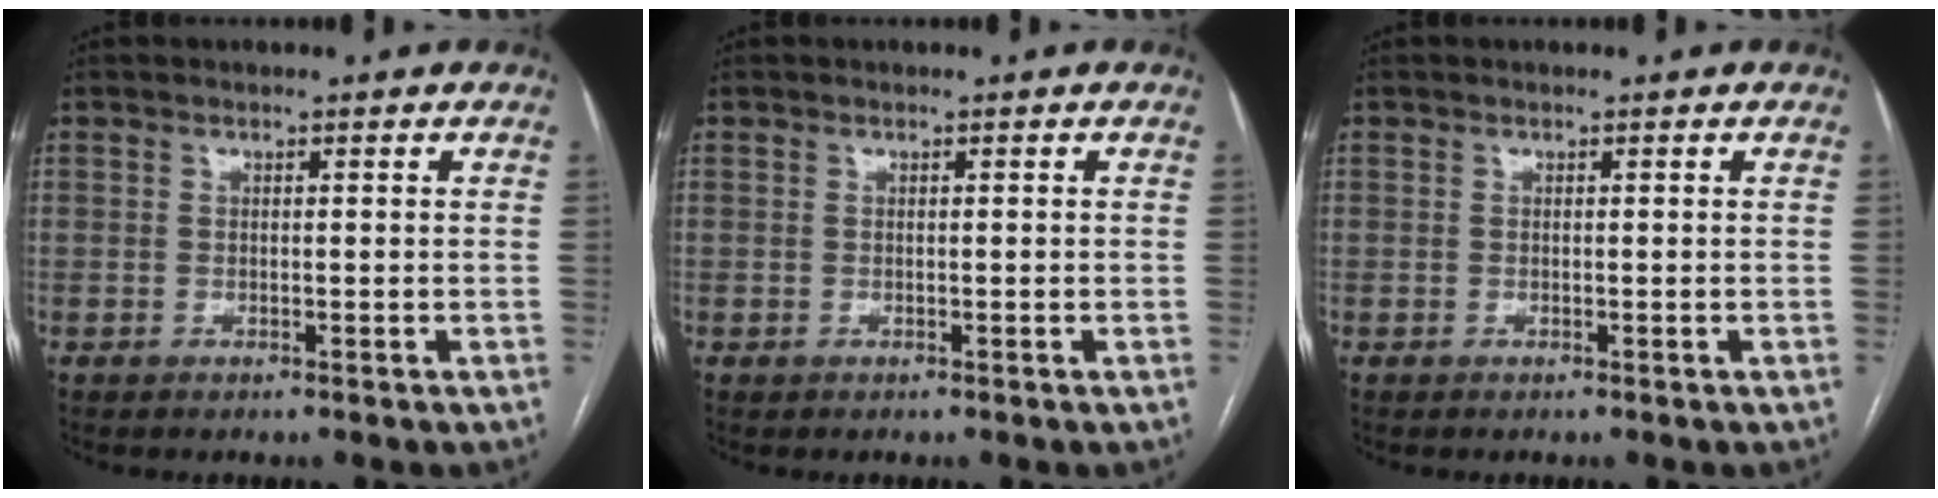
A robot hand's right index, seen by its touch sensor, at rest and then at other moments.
{"total": 0.0}
{"total": 0.0}